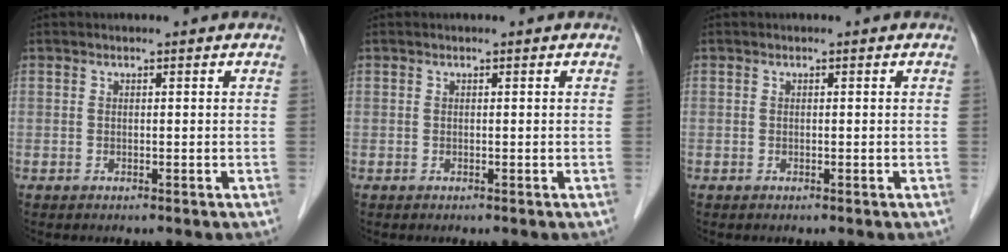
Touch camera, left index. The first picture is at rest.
{"total": 0.0}
{"total": 0.0}